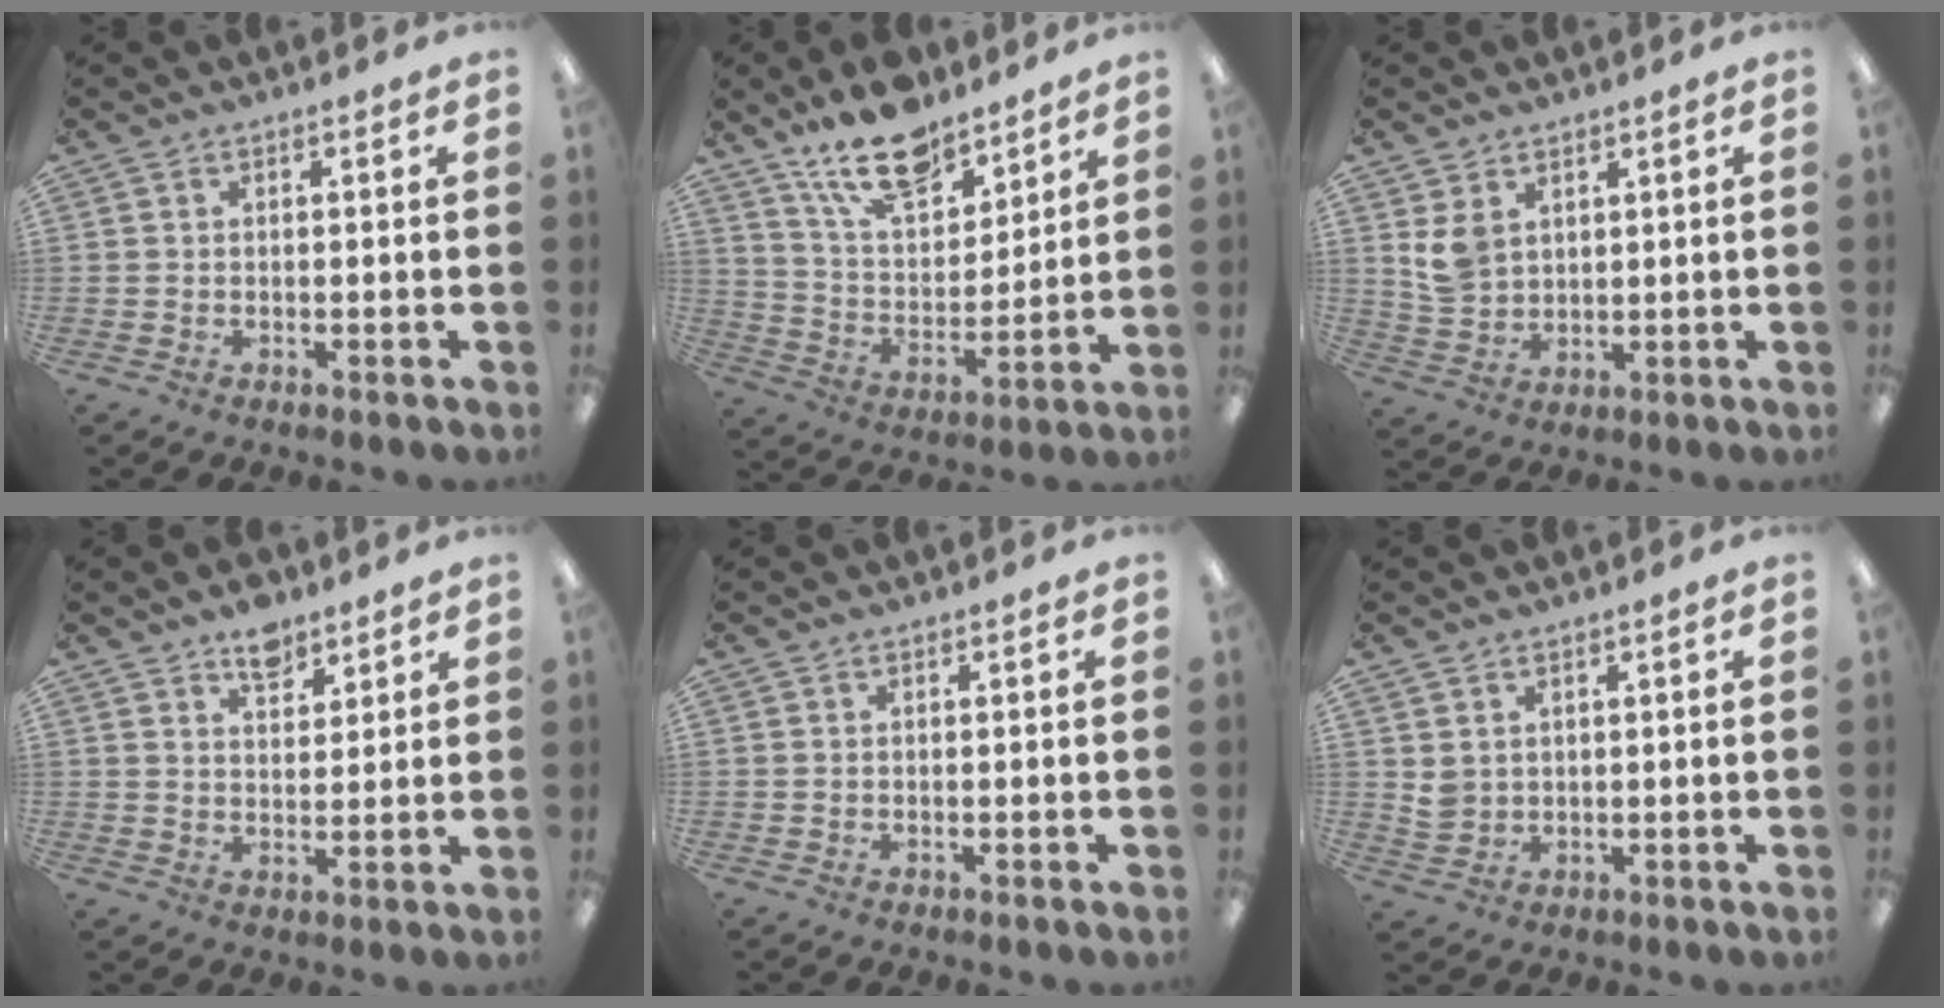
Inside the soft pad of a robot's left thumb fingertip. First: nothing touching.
{"total": 16.1, "force": [12.3, 7.0, 7.5], "torque": [-0.129, -0.069, 0.221]}
{"total": 5.6, "force": [3.1, 4.0, 2.3], "torque": [-0.046, -0.003, 0.061]}
{"total": 6.2, "force": [4.9, 3.1, 2.2], "torque": [-0.016, -0.031, 0.084]}
{"total": 0.0}
{"total": 3.2, "force": [1.9, 2.5, 0.8], "torque": [-0.014, -0.007, 0.036]}